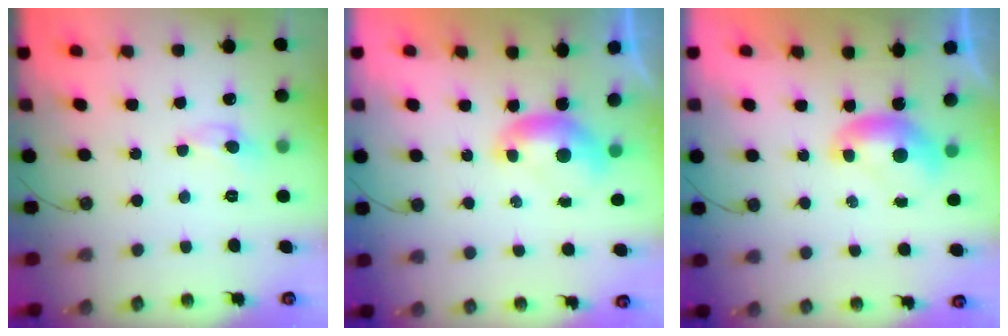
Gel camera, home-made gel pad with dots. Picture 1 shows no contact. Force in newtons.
{"total": 0.0}
{"total": 0.0}